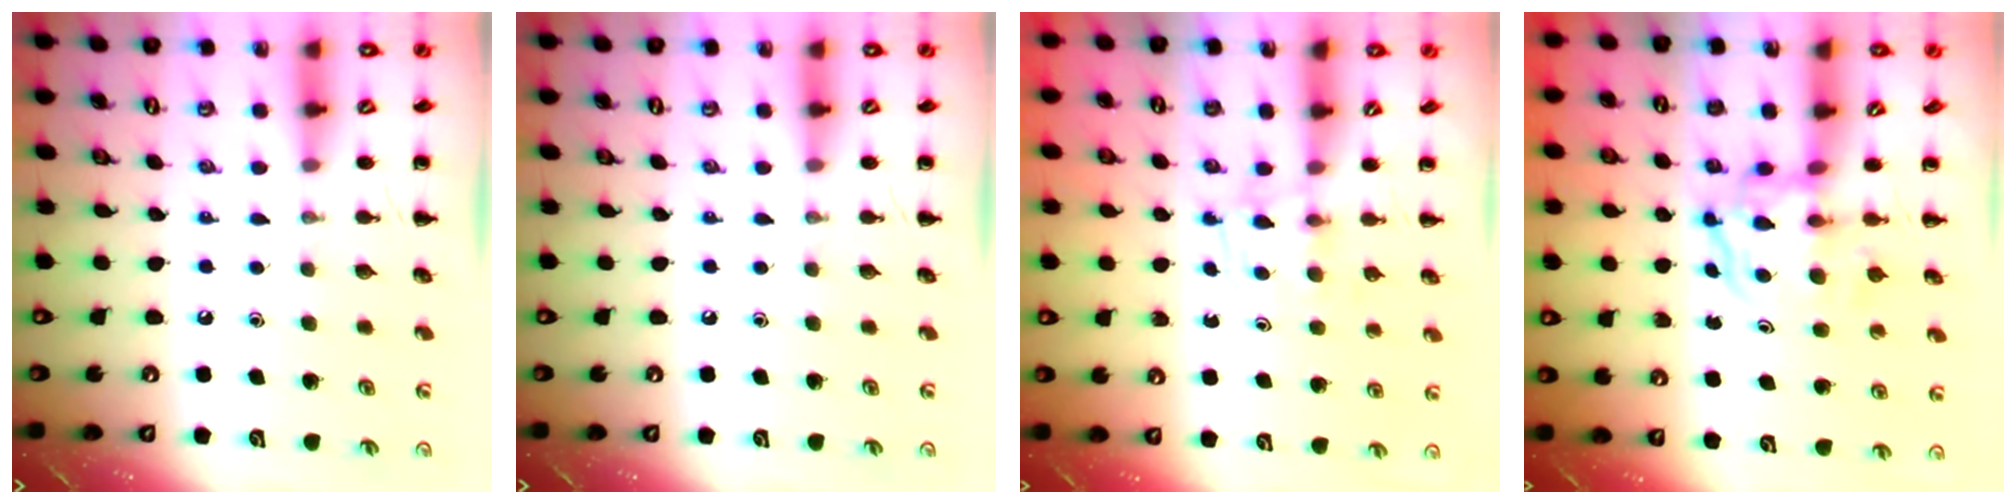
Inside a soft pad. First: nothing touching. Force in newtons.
{"total": 0.0}
{"total": 2.8, "press": 2.5, "slide": 1.4}
{"total": 3.7, "press": 3.7, "slide": 0.4}